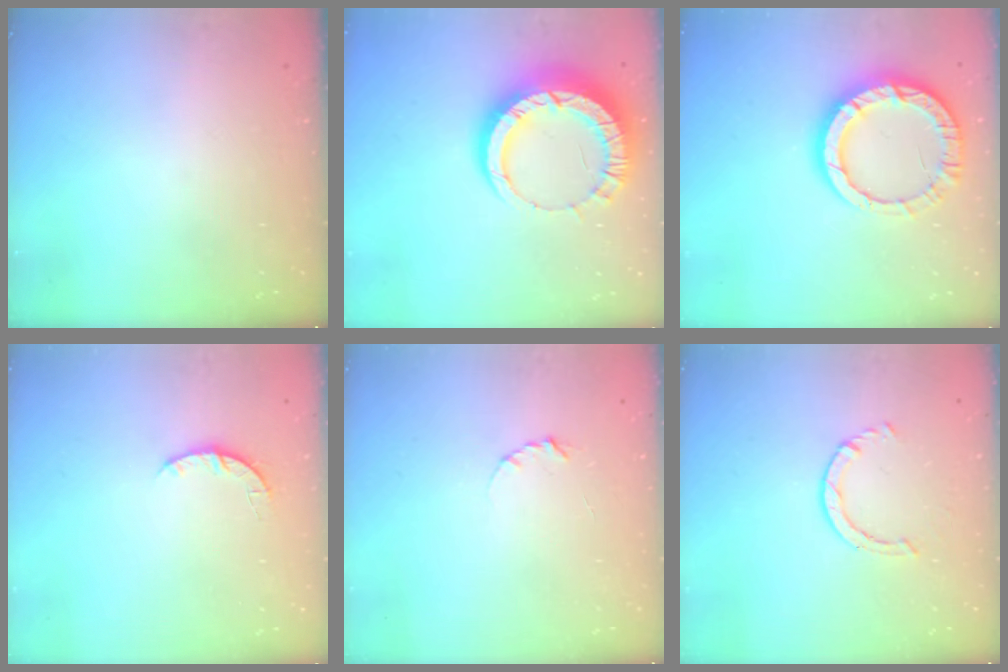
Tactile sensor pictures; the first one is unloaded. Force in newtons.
{"total": 13.2, "press": 13.1, "slide": 1.3}
{"total": 13.6, "press": 13.5, "slide": 1.1}
{"total": 3.3, "press": 3.2, "slide": 0.5}
{"total": 2.3, "press": 2.3, "slide": 0.4}
{"total": 2.5, "press": 2.5, "slide": 0.3}